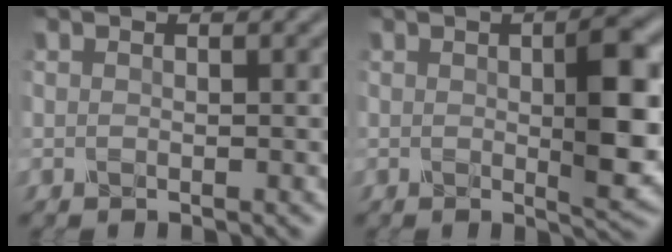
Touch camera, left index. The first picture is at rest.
{"total": 5.5, "force": [0.4, 1.1, 5.4], "torque": [-0.073, 0.001, 0.007]}